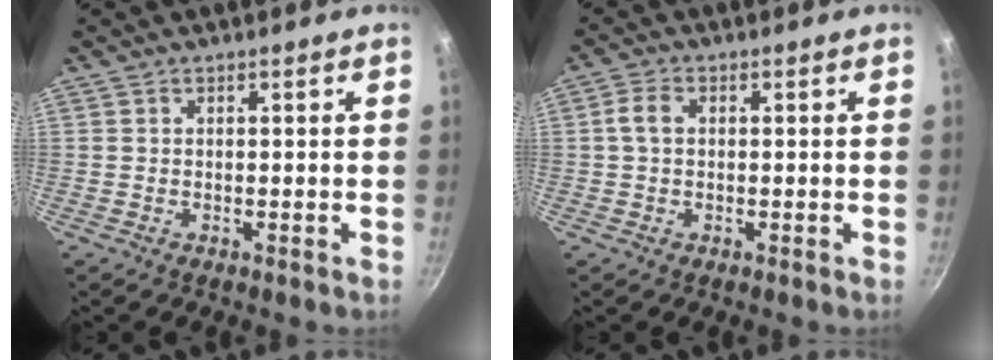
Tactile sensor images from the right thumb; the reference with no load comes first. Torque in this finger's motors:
{"motor_torque": [-0.06, 0.17, 0.11, 0.13, -0.03]}